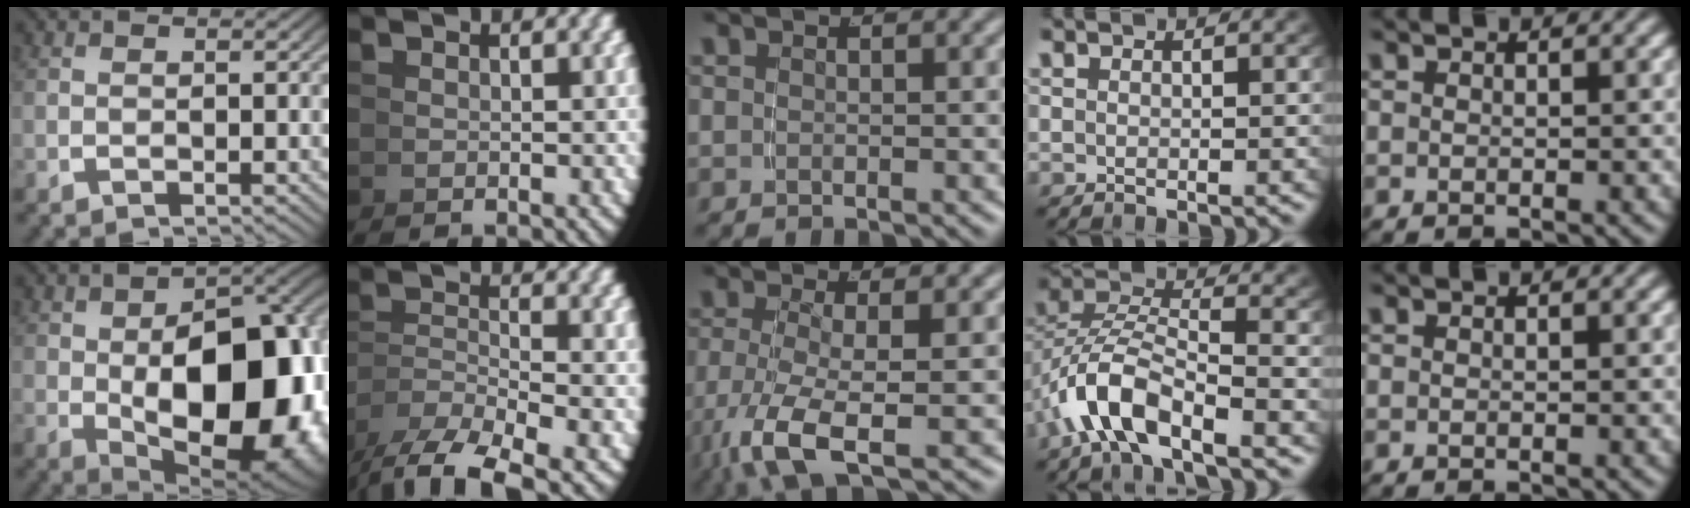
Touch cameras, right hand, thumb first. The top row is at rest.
{"thumb": {"total": 21.3, "force": [-2.8, 12.8, 16.8], "torque": [-0.267, -0.076, 0.000]}, "index": {"total": 5.3, "force": [-3.4, 2.7, 3.1], "torque": [-0.059, -0.013, -0.048]}, "middle": {"total": 6.0, "force": [-2.8, 2.2, 4.9], "torque": [-0.122, -0.040, -0.026]}, "ring": {"total": 6.2, "force": [-1.9, 4.0, 4.4], "torque": [-0.113, -0.012, -0.038]}}